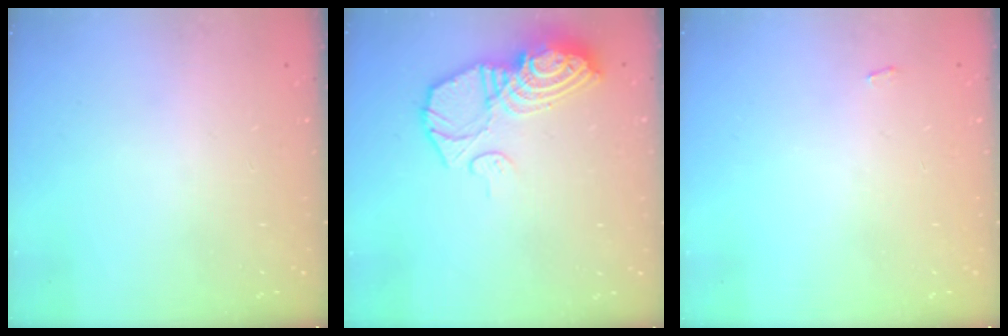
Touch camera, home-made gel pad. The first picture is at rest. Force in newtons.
{"total": 13.5, "press": 13.5, "slide": 1.1}
{"total": 2.2, "press": 2.2, "slide": 0.3}